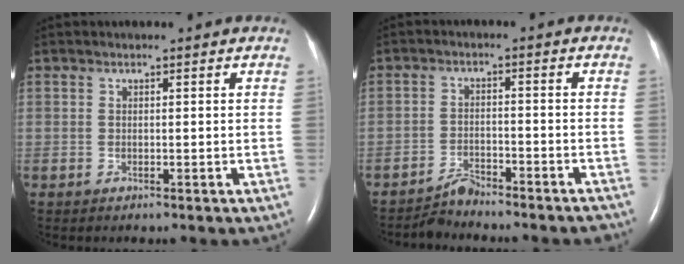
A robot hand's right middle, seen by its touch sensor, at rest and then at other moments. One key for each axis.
{"total": 4.7, "fx": -4.7, "fy": 0.4, "fz": 0.4, "tx": -0.001, "ty": -0.003, "tz": -0.076}